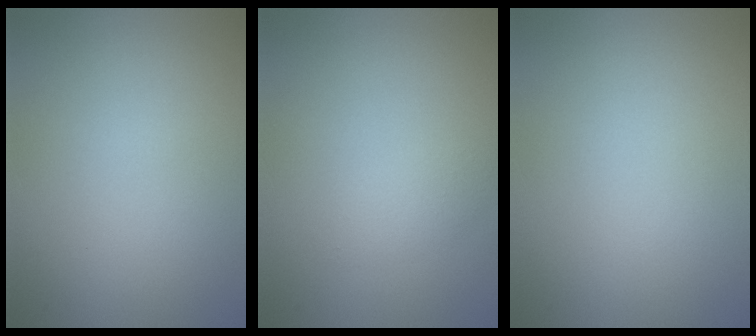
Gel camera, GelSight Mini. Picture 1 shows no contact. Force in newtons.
{"total": 1.3, "press": 1.3, "slide": 0.0}
{"total": 0.0}